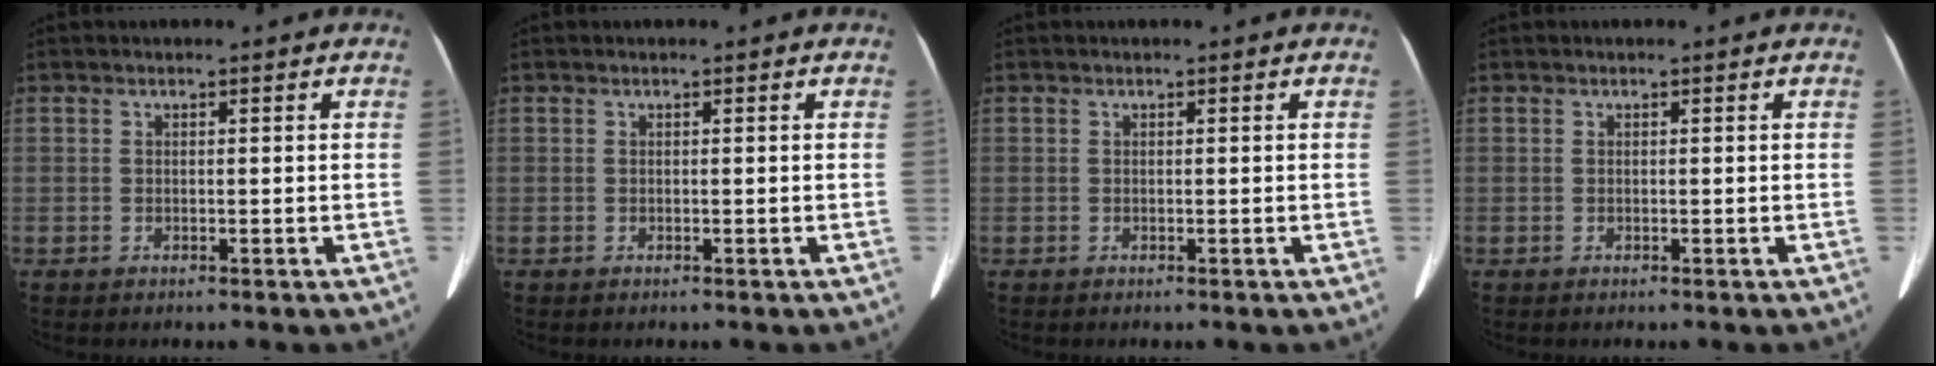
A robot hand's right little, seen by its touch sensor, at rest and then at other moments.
{"total": 0.0}
{"total": 0.0}
{"total": 0.0}